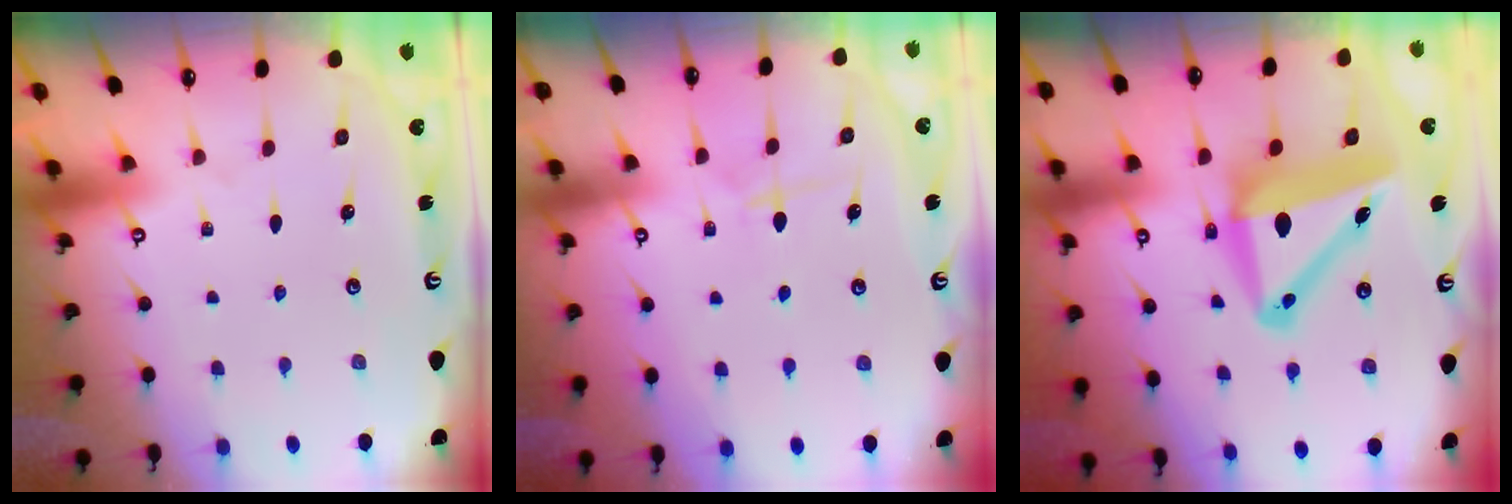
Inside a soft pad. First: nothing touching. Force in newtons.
{"total": 5.5, "press": 5.5, "slide": 0.8}
{"total": 12.1, "press": 11.9, "slide": 2.3}